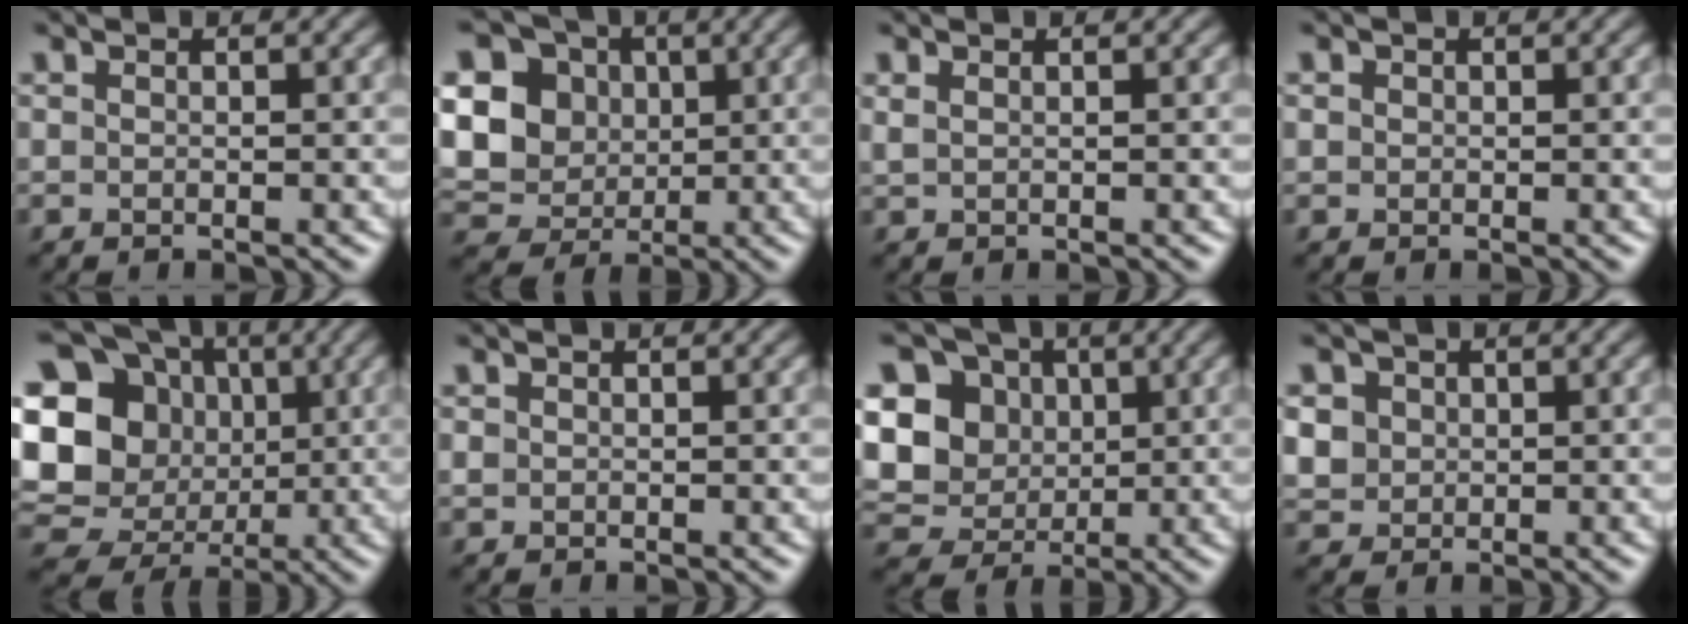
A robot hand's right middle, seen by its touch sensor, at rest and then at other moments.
{"total": 11.8, "force": [2.1, 10.3, 5.3], "torque": [-0.148, 0.021, 0.027]}
{"total": 0.9, "force": [0.5, 0.3, 0.6], "torque": [-0.015, 0.000, 0.014]}
{"total": 0.5, "force": [0.1, 0.5, 0.1], "torque": [0.005, -0.002, 0.002]}
{"total": 20.0, "force": [1.5, 18.3, 8.1], "torque": [-0.194, 0.021, -0.006]}
{"total": 0.6, "force": [0.1, 0.5, 0.2], "torque": [0.000, -0.001, 0.002]}
{"total": 10.3, "force": [1.8, 9.0, 4.6], "torque": [-0.126, 0.022, 0.013]}
{"total": 3.7, "force": [1.0, 3.3, 1.3], "torque": [-0.041, 0.013, 0.021]}